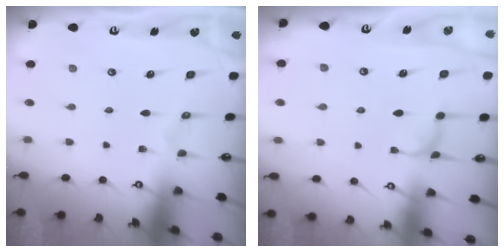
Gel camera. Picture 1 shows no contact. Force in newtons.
{"total": 1.9, "press": 1.8, "slide": 0.5}